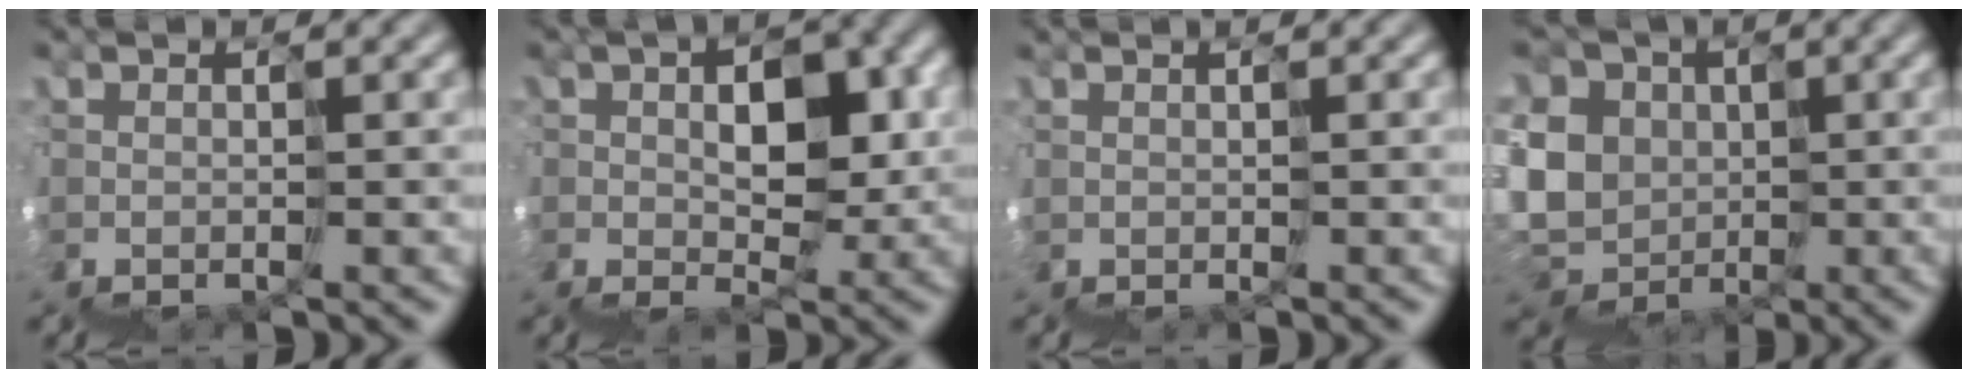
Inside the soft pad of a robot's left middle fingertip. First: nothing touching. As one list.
[{"total": 6.0, "force": [2.4, 4.0, 3.7], "torque": [-0.062, 0.019, 0.046]}, {"total": 0.8, "force": [0.7, -0.1, -0.4], "torque": [0.015, 0.010, 0.013]}, {"total": 7.4, "force": [1.6, 7.2, 0.6], "torque": [-0.036, 0.022, -0.011]}]